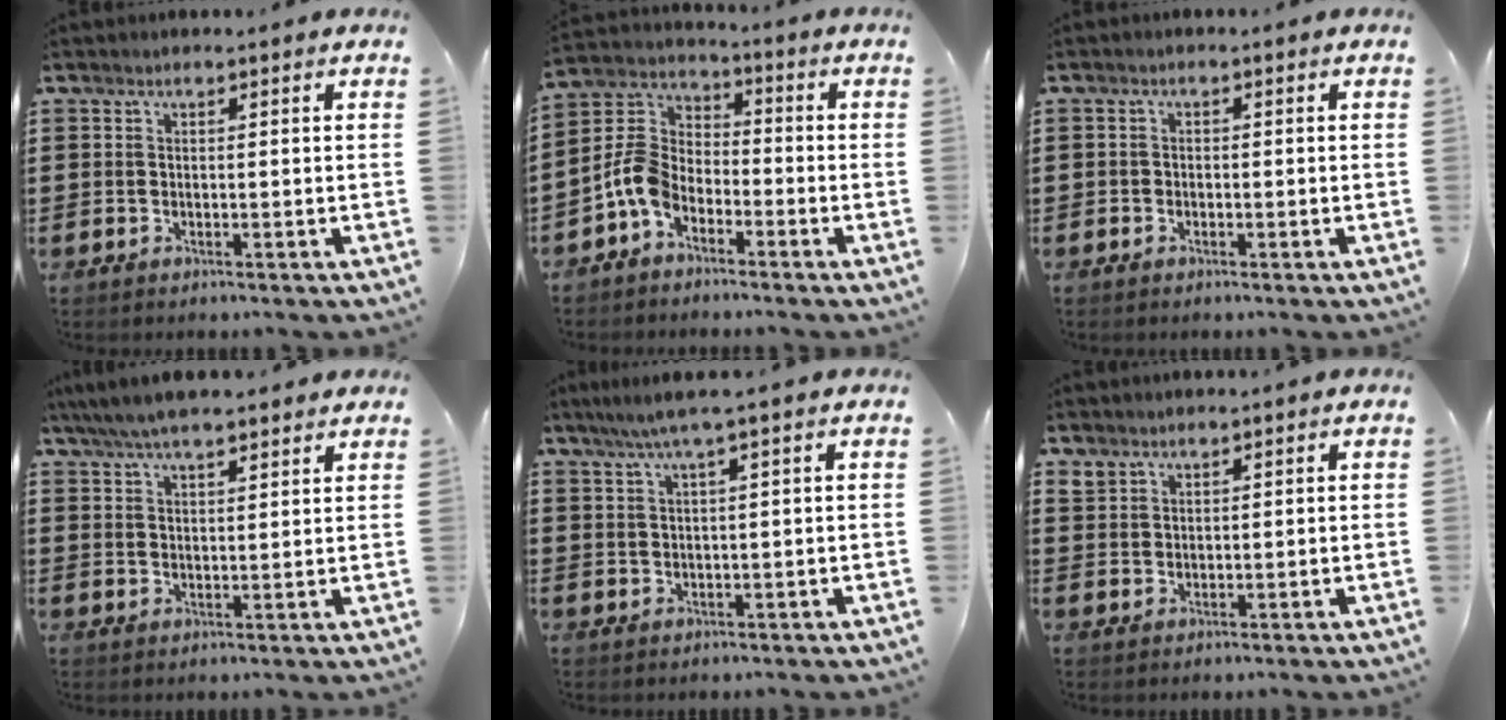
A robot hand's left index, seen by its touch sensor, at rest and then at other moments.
{"total": 7.0, "force": [-3.8, 4.3, 4.0], "torque": [-0.123, -0.004, -0.087]}
{"total": 0.9, "force": [-0.6, 0.6, 0.2], "torque": [-0.006, 0.001, -0.013]}
{"total": 5.2, "force": [4.6, 0.7, 2.3], "torque": [-0.057, -0.006, 0.083]}
{"total": 3.1, "force": [1.7, -0.3, 2.6], "torque": [-0.052, 0.002, 0.029]}
{"total": 1.9, "force": [1.6, 0.9, 0.2], "torque": [-0.008, 0.000, 0.034]}